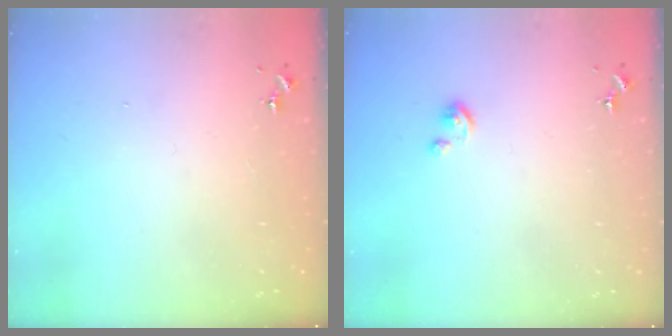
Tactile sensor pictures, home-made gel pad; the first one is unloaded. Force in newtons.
{"total": 2.5, "press": 2.5, "slide": 0.3}